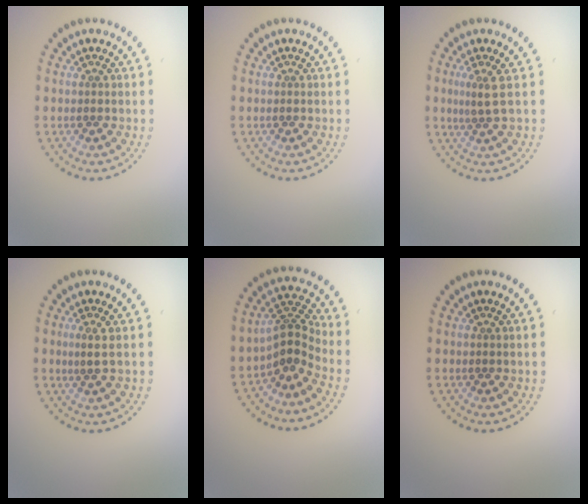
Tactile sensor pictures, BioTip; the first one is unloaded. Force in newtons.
{"total": 0.0}
{"total": 2.0, "press": 1.4, "slide": 1.4}
{"total": 1.1, "press": 0.8, "slide": 0.8}
{"total": 3.3, "press": 2.3, "slide": 2.4}
{"total": 0.0}